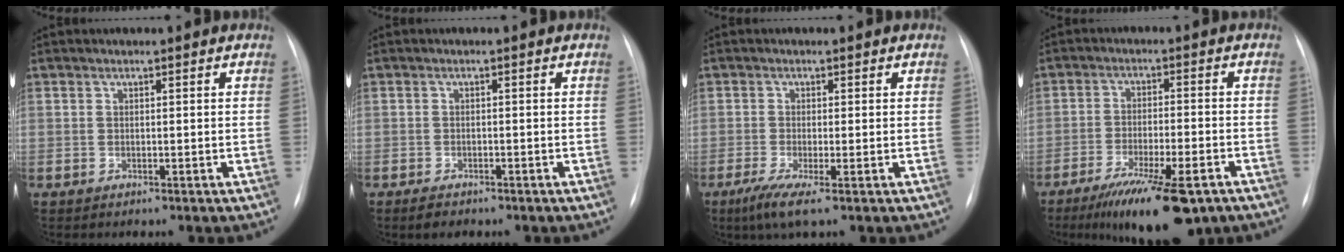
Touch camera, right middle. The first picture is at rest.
{"total": 2.2, "force": [-1.7, 1.0, 1.0], "torque": [-0.023, -0.001, -0.024]}
{"total": 4.3, "force": [-2.2, 0.3, 3.7], "torque": [-0.076, -0.016, -0.042]}
{"total": 14.0, "force": [-9.4, 3.0, 9.9], "torque": [-0.148, -0.027, -0.147]}